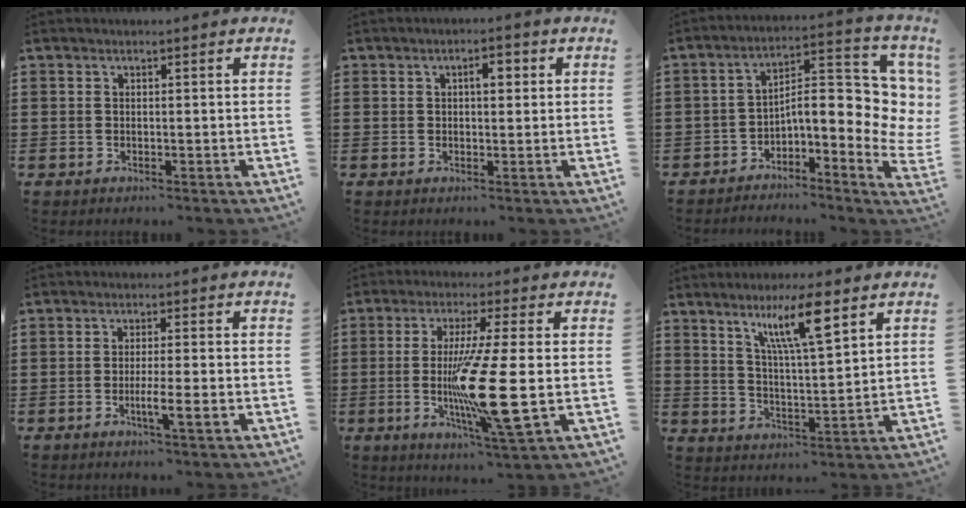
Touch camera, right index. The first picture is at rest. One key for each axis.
{"total": 2.6, "fx": 0.7, "fy": 1.3, "fz": 2.2, "tx": -0.028, "ty": 0.003, "tz": 0.006}
{"total": 8.1, "fx": 0.1, "fy": 2.9, "fz": 7.5, "tx": -0.114, "ty": -0.034, "tz": -0.011}
{"total": 4.5, "fx": -1.5, "fy": 0.2, "fz": 4.3, "tx": -0.070, "ty": -0.009, "tz": -0.026}
{"total": 14.7, "fx": -1.6, "fy": 1.2, "fz": 14.5, "tx": -0.278, "ty": -0.022, "tz": -0.035}
{"total": 9.1, "fx": 5.1, "fy": 1.1, "fz": 7.4, "tx": -0.142, "ty": -0.002, "tz": 0.081}